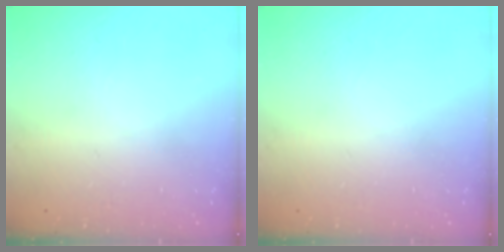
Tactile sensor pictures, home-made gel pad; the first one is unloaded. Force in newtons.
{"total": 0.0}